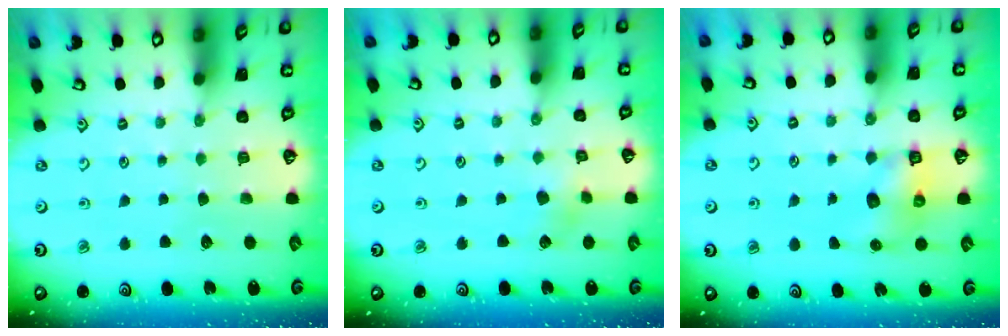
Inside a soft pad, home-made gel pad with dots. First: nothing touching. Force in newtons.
{"total": 4.6, "press": 4.5, "slide": 0.9}
{"total": 6.7, "press": 6.7, "slide": 0.9}